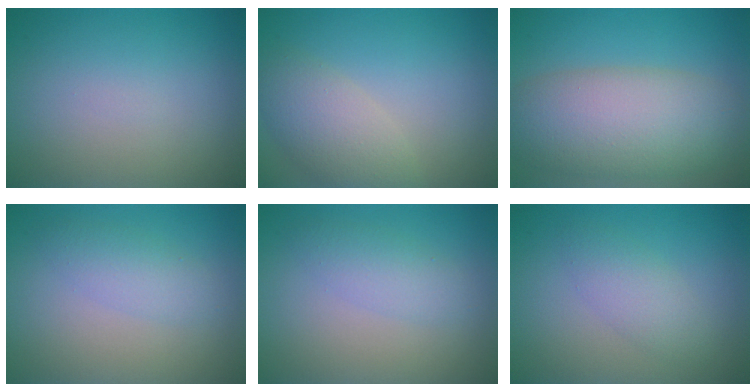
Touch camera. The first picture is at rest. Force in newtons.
{"total": 4.2, "press": 4.2, "slide": 0.5}
{"total": 8.6, "press": 8.6, "slide": 0.6}
{"total": 2.2, "press": 2.2, "slide": 0.1}
{"total": 2.2, "press": 2.2, "slide": 0.1}
{"total": 2.5, "press": 2.5, "slide": 0.0}